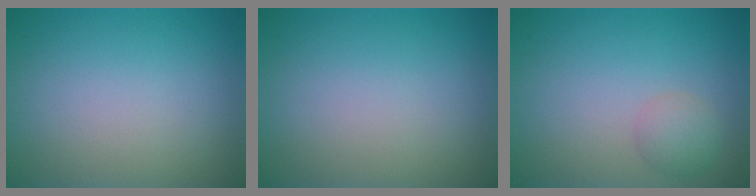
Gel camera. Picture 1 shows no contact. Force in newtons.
{"total": 0.0}
{"total": 1.9, "press": 1.9, "slide": 0.1}